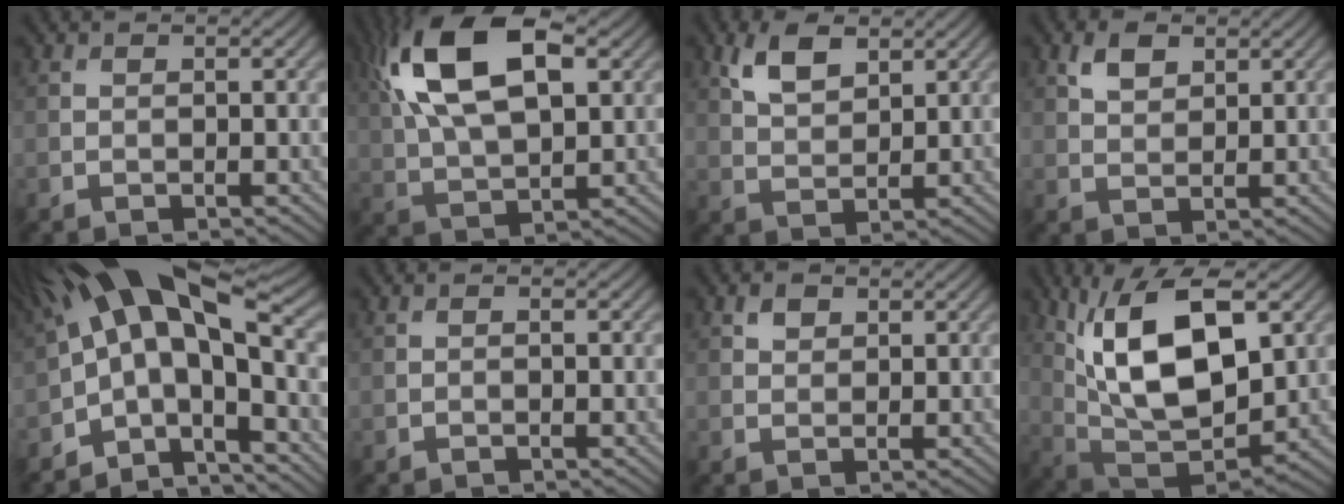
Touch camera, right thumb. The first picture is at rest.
{"total": 15.9, "force": [6.0, 7.7, 12.5], "torque": [-0.254, 0.024, 0.097]}
{"total": 5.2, "force": [2.9, 2.6, 3.4], "torque": [-0.076, 0.001, 0.059]}
{"total": 3.2, "force": [1.8, 1.8, 1.9], "torque": [-0.040, -0.001, 0.035]}
{"total": 14.6, "force": [-0.3, 5.8, 13.4], "torque": [-0.230, 0.027, -0.018]}
{"total": 0.0}
{"total": 1.5, "force": [0.9, 1.0, 0.6], "torque": [-0.010, 0.001, 0.016]}
{"total": 15.7, "force": [4.9, 7.6, 12.9], "torque": [-0.246, 0.007, 0.089]}